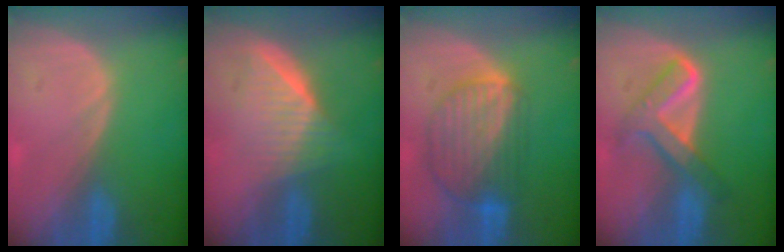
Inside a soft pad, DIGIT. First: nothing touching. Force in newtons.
{"total": 6.7, "press": 6.0, "slide": 3.0}
{"total": 8.7, "press": 7.7, "slide": 4.1}
{"total": 6.4, "press": 6.4, "slide": 0.4}